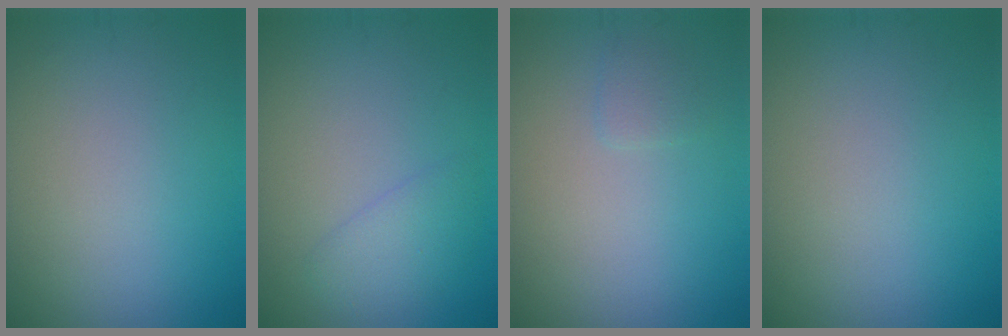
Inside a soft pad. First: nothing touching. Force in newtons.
{"total": 2.0, "press": 2.0, "slide": 0.2}
{"total": 0.9, "press": 0.9, "slide": 0.1}
{"total": 0.0}